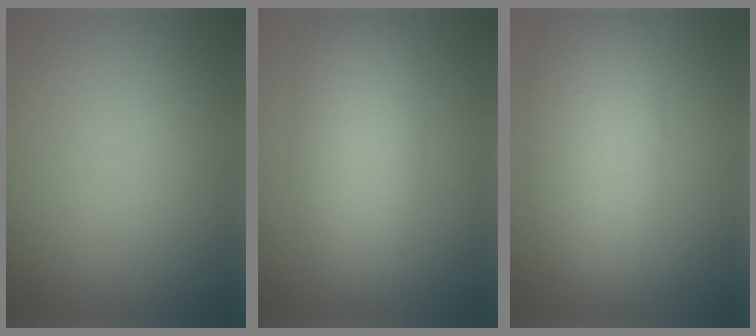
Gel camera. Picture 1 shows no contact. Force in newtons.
{"total": 6.2, "press": 6.2, "slide": 0.0}
{"total": 7.2, "press": 7.2, "slide": 0.2}